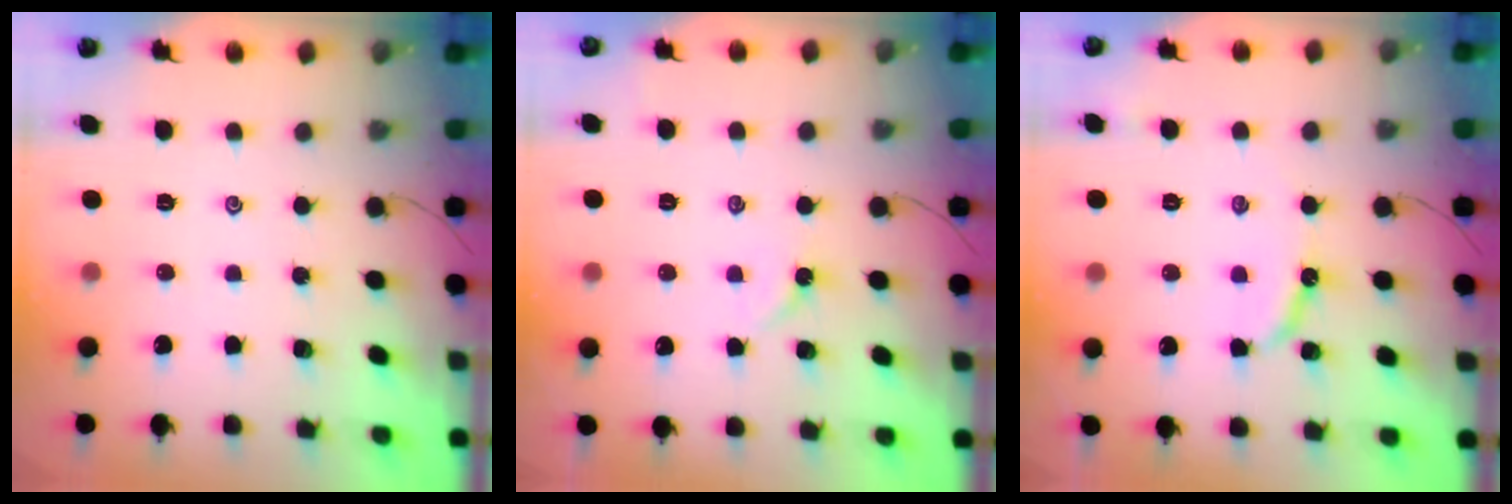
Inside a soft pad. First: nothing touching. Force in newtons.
{"total": 3.5, "press": 3.5, "slide": 0.6}
{"total": 7.1, "press": 7.1, "slide": 0.6}